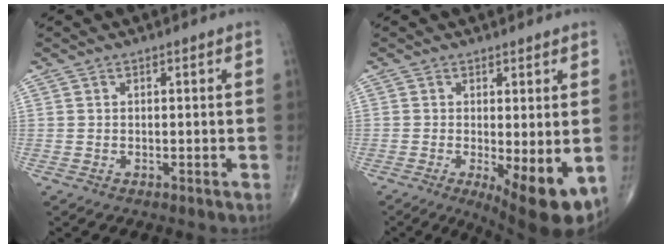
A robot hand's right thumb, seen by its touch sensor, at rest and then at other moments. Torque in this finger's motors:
{"motor_torque": [0.05, 0.80, 0.14, -0.34, 0.04]}